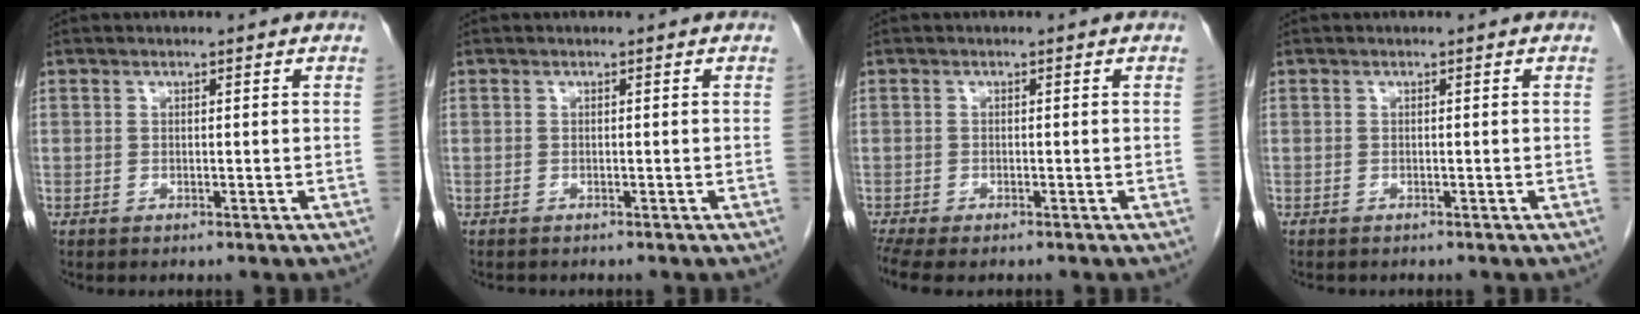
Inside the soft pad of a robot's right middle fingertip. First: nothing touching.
{"total": 0.8, "force": [-0.7, 0.3, 0.1], "torque": [-0.010, -0.001, -0.011]}
{"total": 5.8, "force": [-4.5, 2.0, 3.1], "torque": [-0.063, -0.009, -0.074]}
{"total": 1.1, "force": [-1.0, 0.4, 0.3], "torque": [-0.011, -0.002, -0.013]}